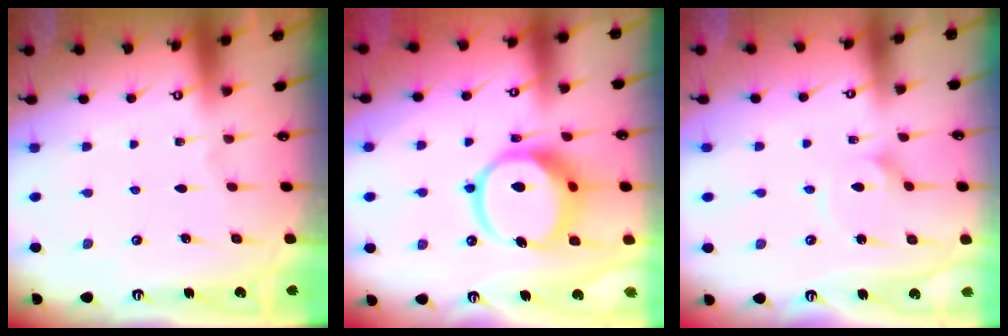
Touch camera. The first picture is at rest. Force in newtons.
{"total": 14.4, "press": 14.3, "slide": 1.9}
{"total": 2.0, "press": 2.0, "slide": 0.3}